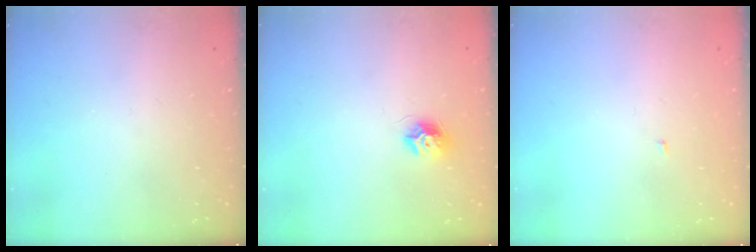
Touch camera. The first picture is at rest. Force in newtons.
{"total": 7.9, "press": 7.9, "slide": 0.4}
{"total": 1.8, "press": 1.8, "slide": 0.2}